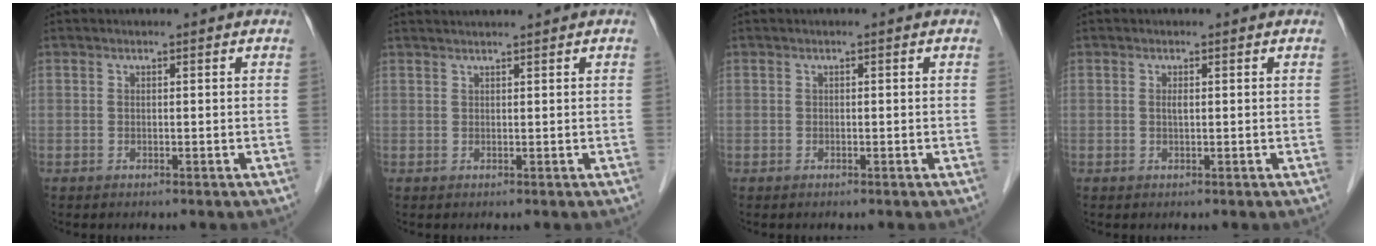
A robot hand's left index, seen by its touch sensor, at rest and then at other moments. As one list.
[{"total": 2.8, "force": [2.7, -0.4, 0.7], "torque": [-0.006, 0.026, 0.049]}, {"total": 0.0}, {"total": 0.7, "force": [0.2, 0.1, 0.7], "torque": [-0.020, -0.001, 0.002]}]